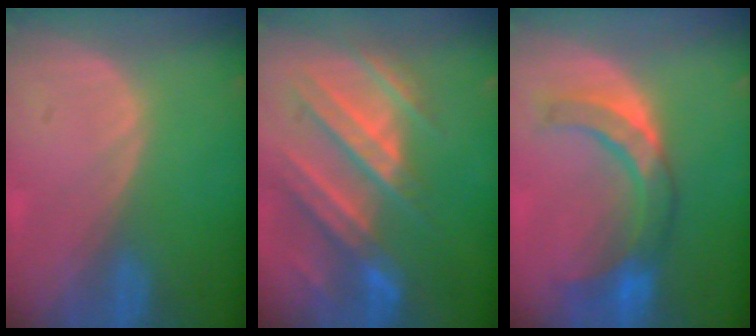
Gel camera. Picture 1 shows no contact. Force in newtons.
{"total": 10.9, "press": 9.7, "slide": 4.9}
{"total": 7.9, "press": 7.9, "slide": 0.2}